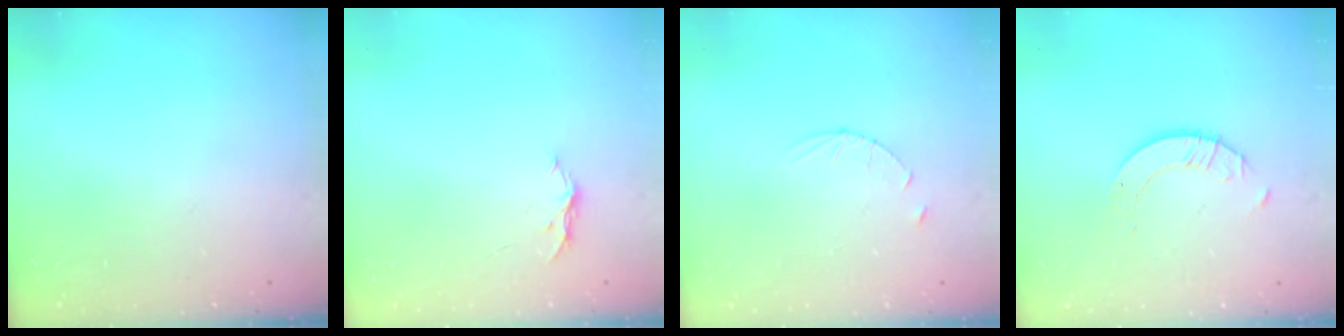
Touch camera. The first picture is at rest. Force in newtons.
{"total": 4.0, "press": 4.0, "slide": 0.4}
{"total": 3.0, "press": 2.9, "slide": 0.4}
{"total": 2.1, "press": 2.1, "slide": 0.2}